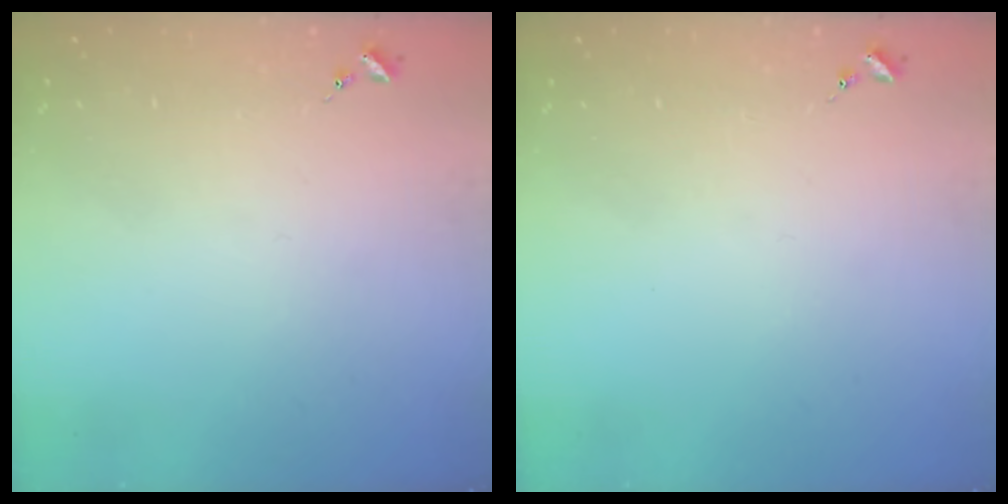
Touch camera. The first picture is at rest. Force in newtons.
{"total": 0.0}